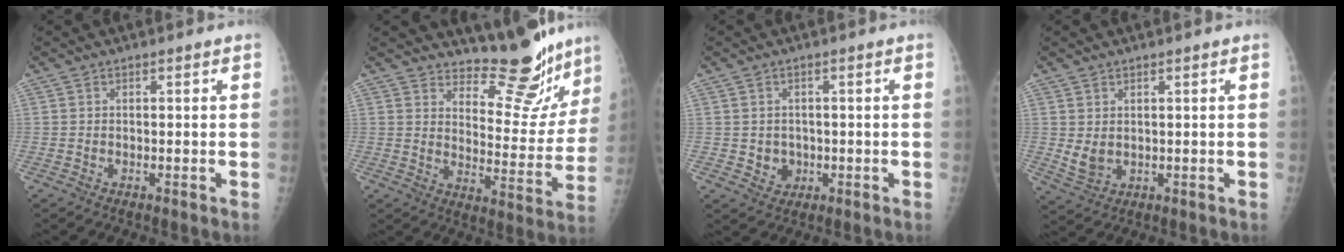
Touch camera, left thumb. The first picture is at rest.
{"total": 14.3, "force": [13.0, 4.3, 4.3], "torque": [-0.014, -0.115, 0.177]}
{"total": 3.2, "force": [-0.3, 2.9, 1.2], "torque": [-0.003, 0.001, 0.004]}
{"total": 3.5, "force": [1.0, 2.4, 2.3], "torque": [-0.038, -0.016, 0.030]}